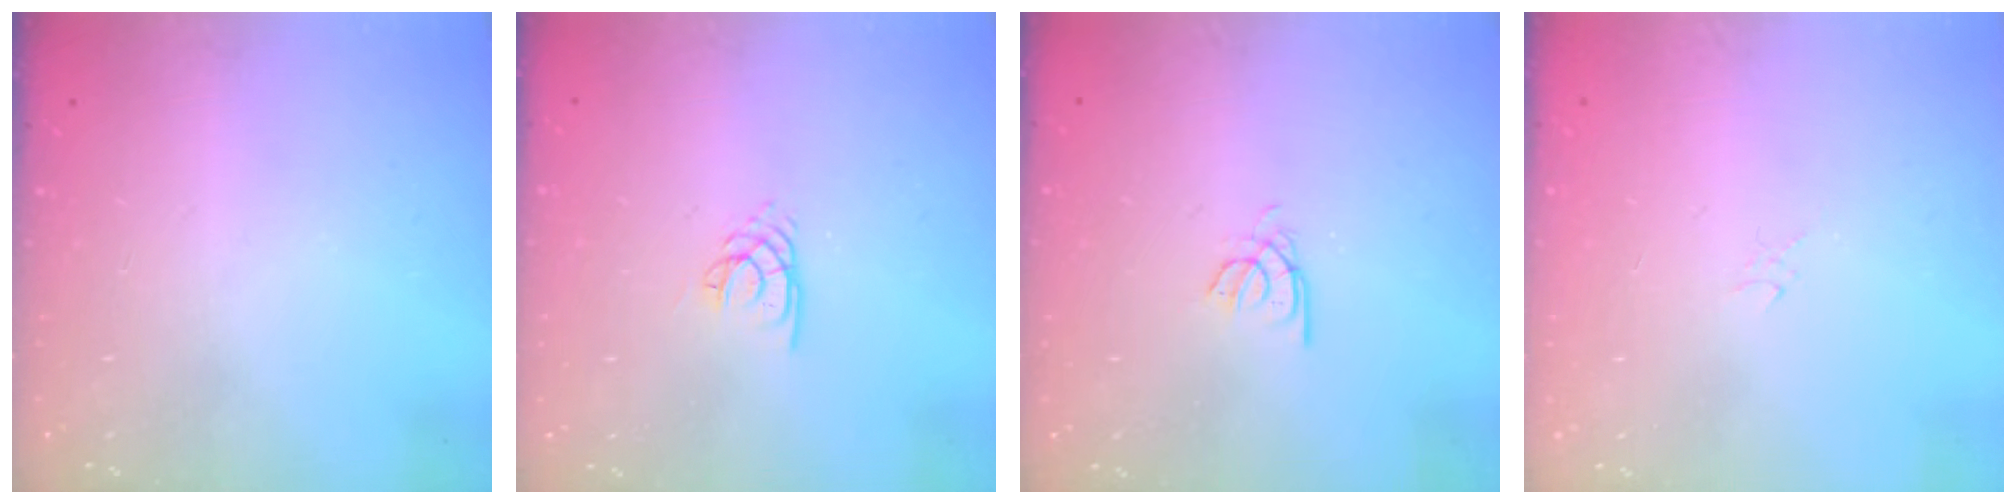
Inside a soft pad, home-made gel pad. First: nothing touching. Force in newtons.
{"total": 1.9, "press": 1.8, "slide": 0.3}
{"total": 2.0, "press": 1.9, "slide": 0.4}
{"total": 1.3, "press": 1.3, "slide": 0.1}